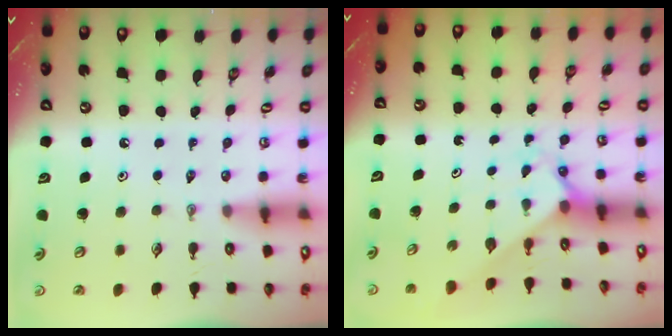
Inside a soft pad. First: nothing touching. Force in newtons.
{"total": 2.3, "press": 2.3, "slide": 0.2}